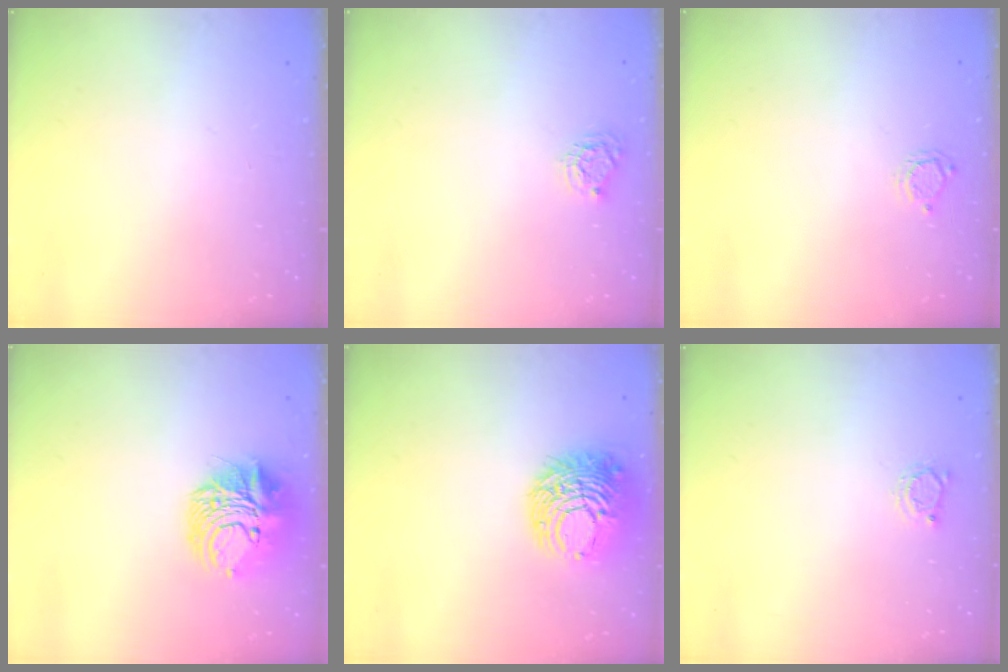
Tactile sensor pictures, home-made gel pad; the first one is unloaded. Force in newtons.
{"total": 5.4, "press": 5.4, "slide": 0.3}
{"total": 3.4, "press": 3.4, "slide": 0.3}
{"total": 12.0, "press": 11.9, "slide": 1.7}
{"total": 12.1, "press": 12.0, "slide": 1.4}
{"total": 2.6, "press": 2.6, "slide": 0.4}